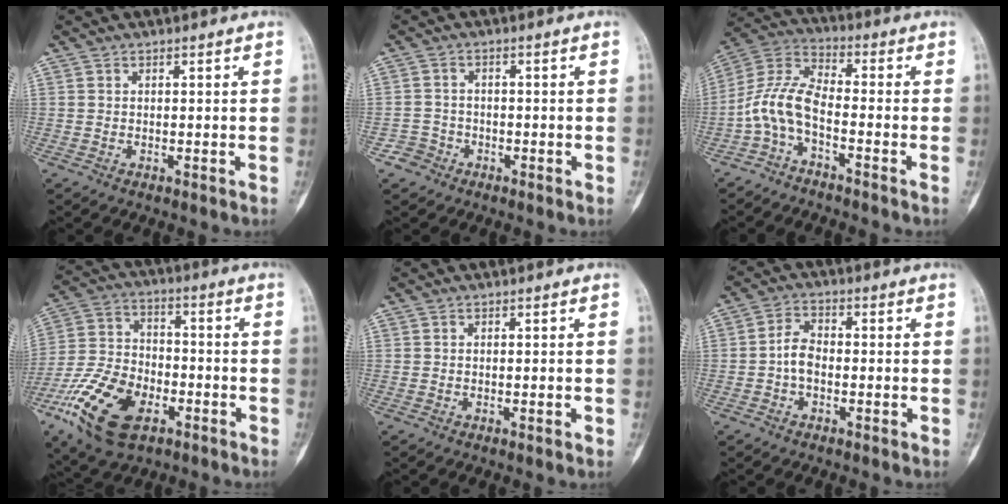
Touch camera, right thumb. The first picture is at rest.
{"total": 3.1, "force": [-1.7, 2.5, -0.3], "torque": [0.017, 0.016, -0.036]}
{"total": 7.0, "force": [-3.3, 3.0, 5.4], "torque": [-0.131, 0.056, -0.085]}
{"total": 17.6, "force": [-8.2, 10.1, 11.9], "torque": [-0.225, 0.028, -0.150]}
{"total": 0.8, "force": [-0.3, 0.3, 0.7], "torque": [-0.011, 0.000, 0.000]}
{"total": 4.5, "force": [-1.1, 2.9, 3.2], "torque": [-0.053, 0.016, -0.027]}